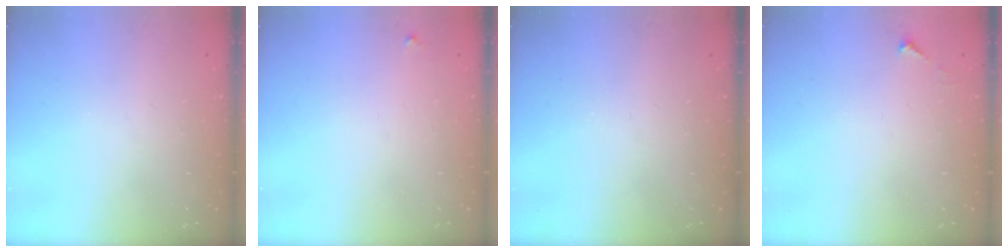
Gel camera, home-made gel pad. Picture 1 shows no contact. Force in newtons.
{"total": 2.3, "press": 2.3, "slide": 0.2}
{"total": 0.0}
{"total": 3.4, "press": 3.4, "slide": 0.4}